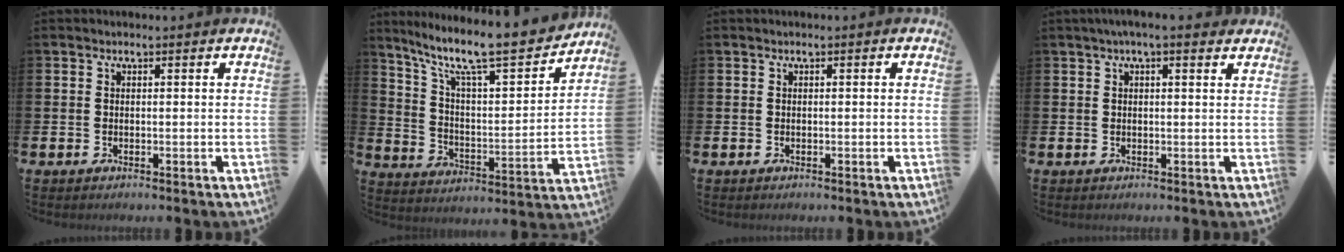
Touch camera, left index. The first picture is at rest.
{"total": 11.2, "force": [9.6, 1.7, 5.5], "torque": [-0.130, -0.070, 0.157]}
{"total": 0.0}
{"total": 2.3, "force": [1.8, 0.3, 1.3], "torque": [-0.017, -0.002, 0.029]}